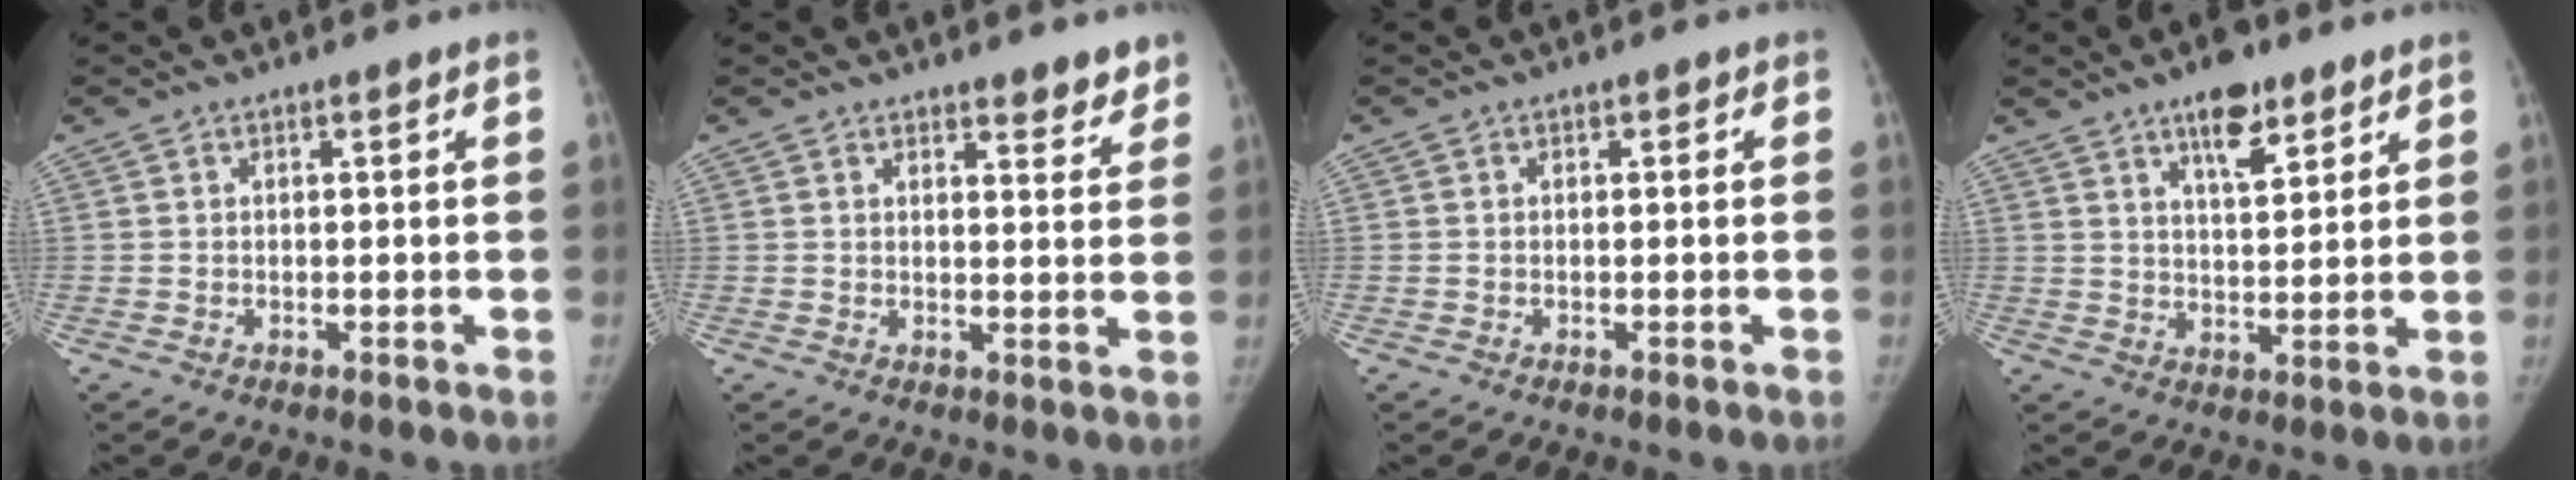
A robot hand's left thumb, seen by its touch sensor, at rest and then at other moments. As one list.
[{"total": 4.1, "force": [3.5, 1.5, 1.6], "torque": [0.005, -0.025, 0.042]}, {"total": 0.0}, {"total": 8.2, "force": [5.4, 3.2, 5.4], "torque": [-0.063, -0.032, 0.084]}]